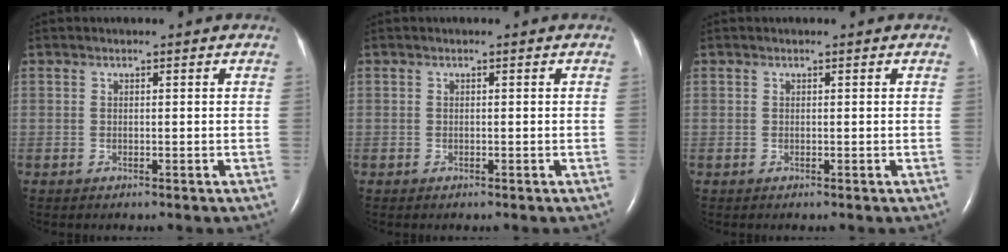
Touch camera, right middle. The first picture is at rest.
{"total": 0.0}
{"total": 0.0}